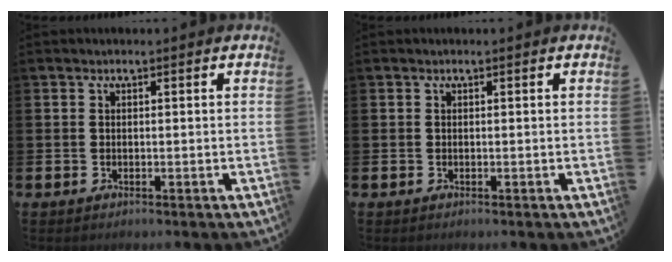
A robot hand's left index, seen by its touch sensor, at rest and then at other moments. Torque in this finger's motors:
{"motor_torque": [0.00, 0.00, 0.04, 0.00]}